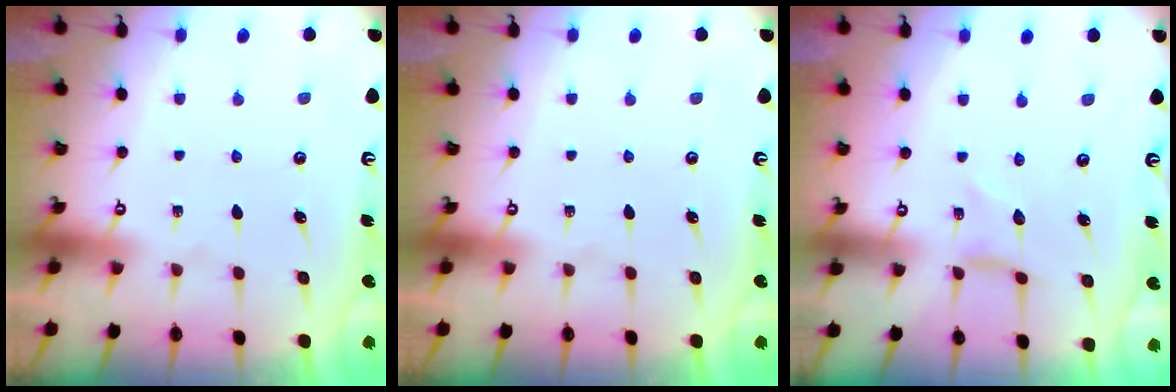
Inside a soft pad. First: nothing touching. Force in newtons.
{"total": 0.0}
{"total": 0.0}